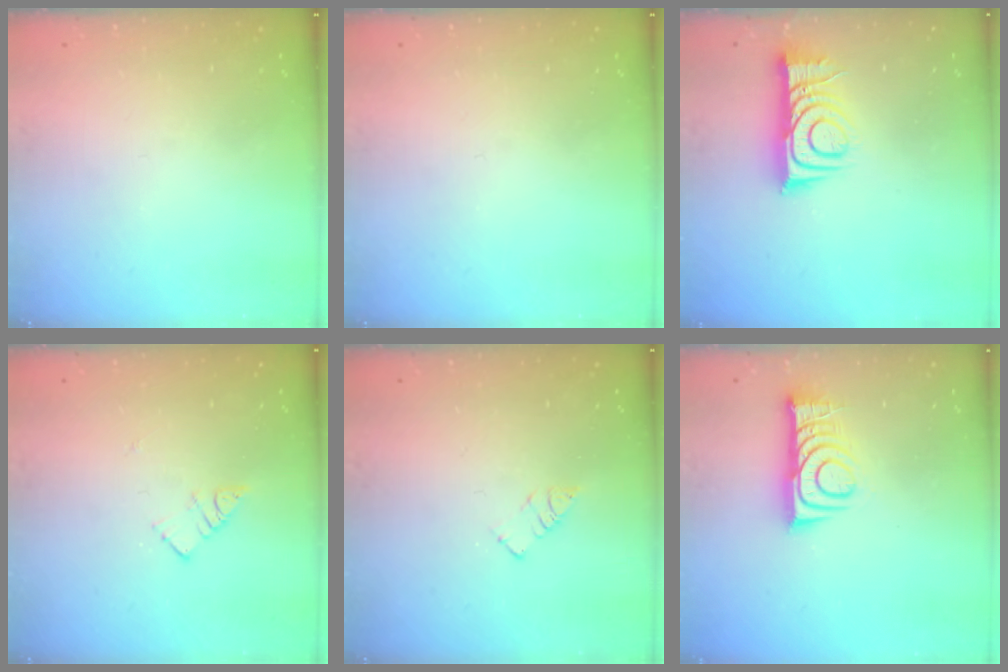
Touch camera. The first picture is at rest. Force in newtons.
{"total": 0.0}
{"total": 9.6, "press": 9.6, "slide": 0.7}
{"total": 4.6, "press": 4.6, "slide": 0.2}
{"total": 3.4, "press": 3.4, "slide": 0.2}
{"total": 10.8, "press": 10.8, "slide": 0.9}